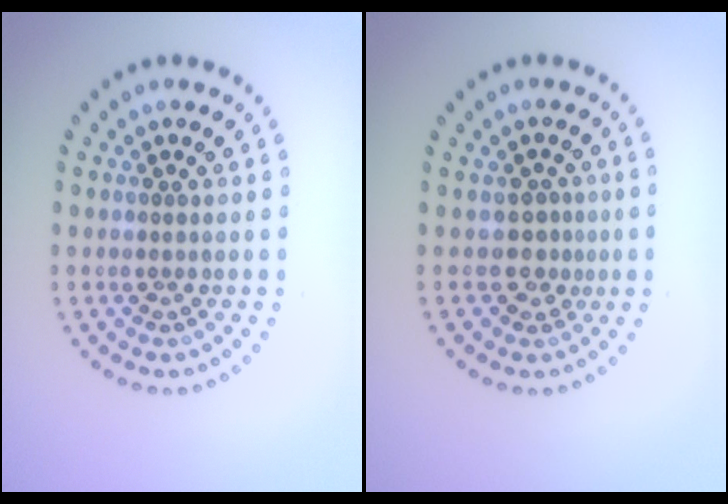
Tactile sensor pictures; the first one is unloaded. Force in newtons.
{"total": 1.8, "press": 1.4, "slide": 1.2}